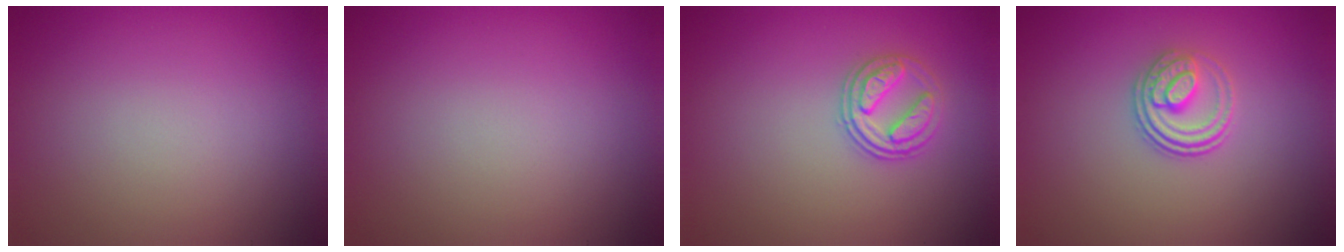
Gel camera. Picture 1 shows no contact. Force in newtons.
{"total": 0.0}
{"total": 2.6, "press": 2.5, "slide": 0.7}
{"total": 2.9, "press": 2.4, "slide": 1.6}